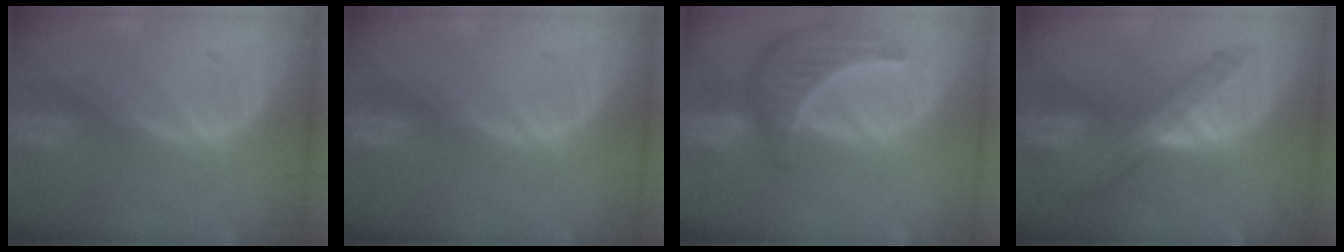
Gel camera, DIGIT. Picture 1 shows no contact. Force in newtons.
{"total": 0.0}
{"total": 8.6, "press": 7.9, "slide": 3.3}
{"total": 7.2, "press": 6.3, "slide": 3.3}